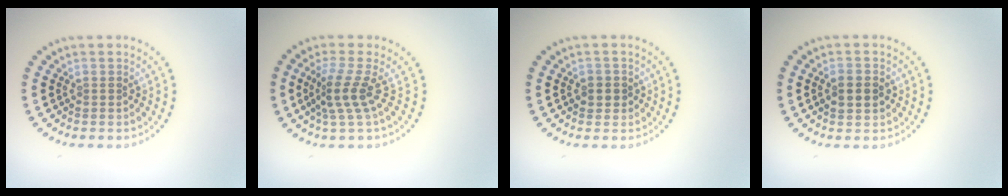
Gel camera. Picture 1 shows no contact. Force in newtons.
{"total": 2.9, "press": 1.9, "slide": 2.2}
{"total": 1.5, "press": 1.4, "slide": 0.5}
{"total": 3.0, "press": 3.0, "slide": 0.0}